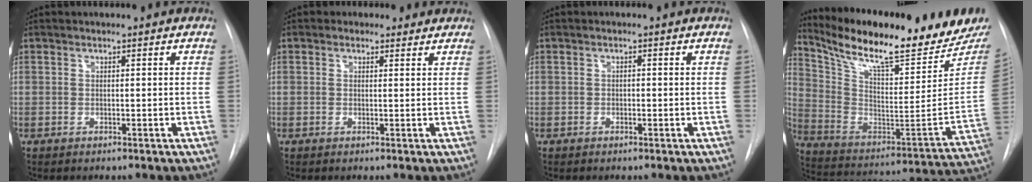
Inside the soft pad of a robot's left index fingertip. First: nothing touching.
{"total": 2.1, "force": [1.4, 1.5, 0.2], "torque": [-0.001, 0.009, 0.013]}
{"total": 0.6, "force": [-0.2, 0.4, 0.4], "torque": [-0.003, 0.003, -0.006]}
{"total": 25.2, "force": [21.2, 4.9, 12.8], "torque": [-0.223, -0.040, 0.316]}